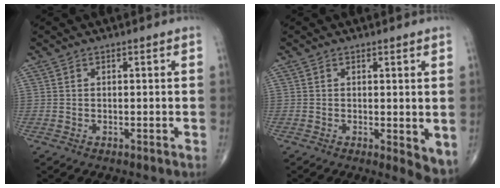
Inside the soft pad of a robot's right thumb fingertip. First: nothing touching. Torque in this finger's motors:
{"motor_torque": [0.10, 0.49, 0.09, -0.24, -0.01]}